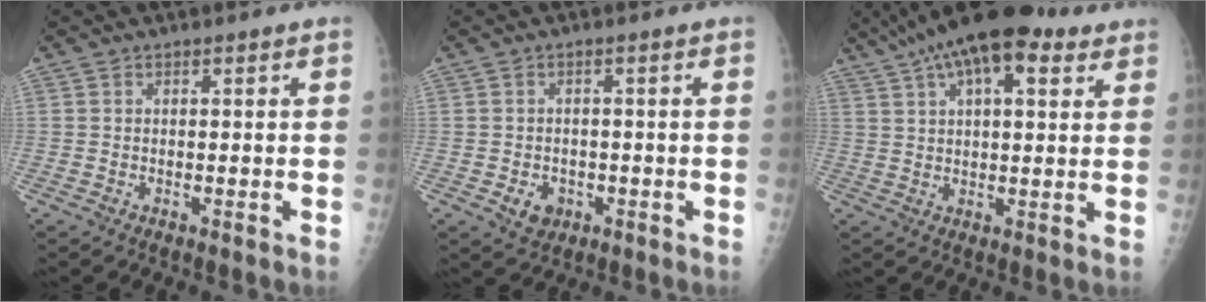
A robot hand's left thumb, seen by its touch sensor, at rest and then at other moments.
{"total": 3.5, "force": [-1.2, 2.9, 1.6], "torque": [-0.011, 0.004, -0.009]}
{"total": 17.3, "force": [10.2, 6.9, 12.2], "torque": [-0.199, 0.016, 0.165]}